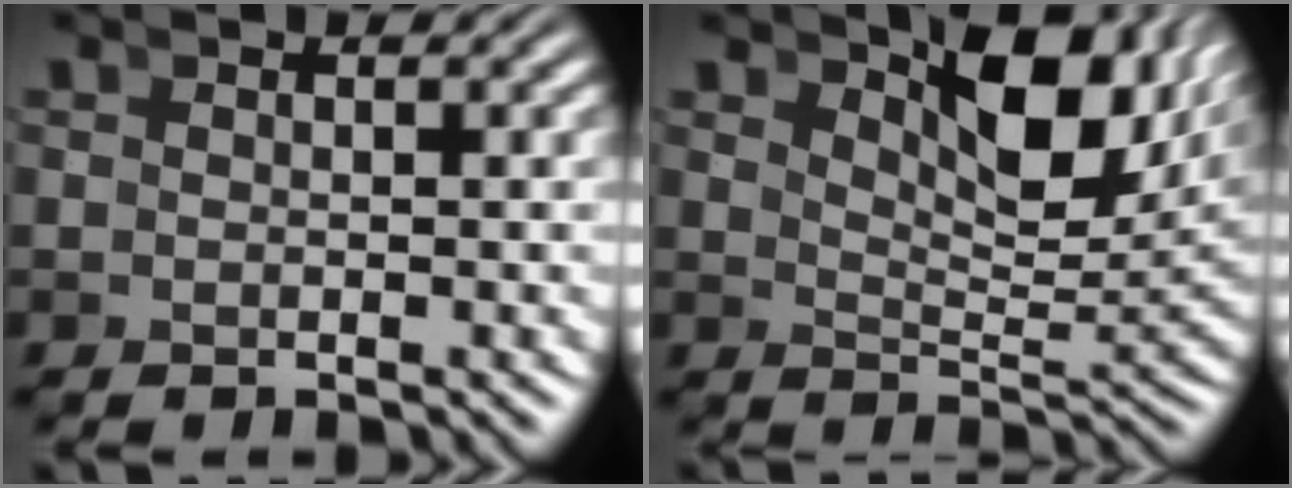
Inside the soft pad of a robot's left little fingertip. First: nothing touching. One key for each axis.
{"total": 7.5, "fx": 4.2, "fy": 2.1, "fz": 5.8, "tx": -0.063, "ty": 0.004, "tz": 0.063}